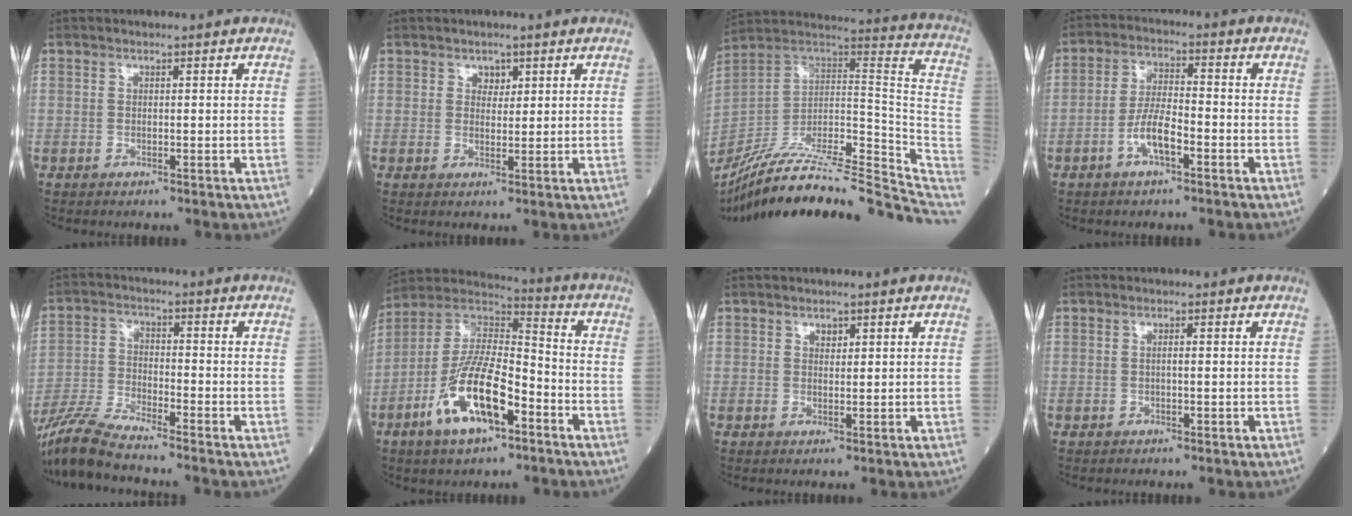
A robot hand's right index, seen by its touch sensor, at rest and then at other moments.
{"total": 1.8, "force": [1.0, 1.3, 0.8], "torque": [-0.006, -0.003, 0.015]}
{"total": 29.3, "force": [-25.0, 2.6, 15.1], "torque": [-0.171, 0.004, -0.378]}
{"total": 6.0, "force": [-2.7, 1.5, 5.2], "torque": [-0.105, 0.006, -0.053]}
{"total": 8.7, "force": [-7.9, -0.5, 3.7], "torque": [-0.081, -0.026, -0.157]}
{"total": 15.5, "force": [-6.6, 4.8, 13.2], "torque": [-0.266, 0.005, -0.122]}
{"total": 1.2, "force": [0.7, 0.7, 0.5], "torque": [-0.005, -0.003, 0.010]}
{"total": 0.9, "force": [0.0, 0.1, 0.9], "torque": [-0.018, 0.001, -0.001]}